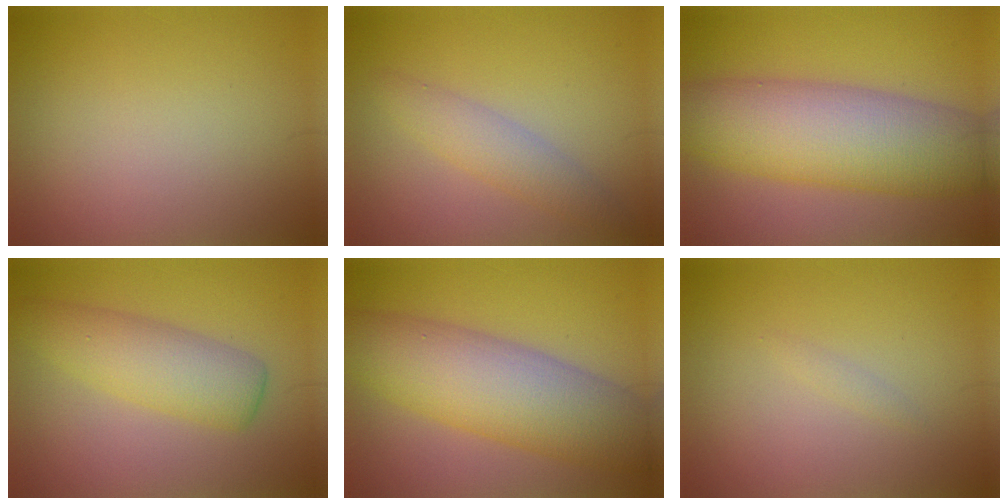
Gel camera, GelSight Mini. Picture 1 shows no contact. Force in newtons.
{"total": 2.9, "press": 2.9, "slide": 0.1}
{"total": 11.1, "press": 11.1, "slide": 0.6}
{"total": 5.0, "press": 5.0, "slide": 0.1}
{"total": 9.9, "press": 9.9, "slide": 0.6}
{"total": 0.6, "press": 0.6, "slide": 0.1}